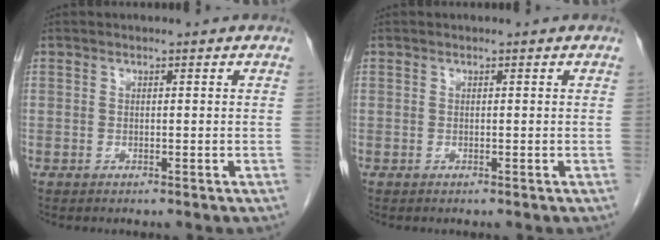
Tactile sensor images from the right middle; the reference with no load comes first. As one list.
[{"total": 0.0}]